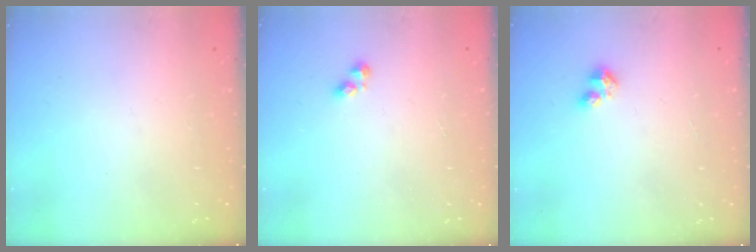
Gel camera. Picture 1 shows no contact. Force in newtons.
{"total": 2.4, "press": 2.4, "slide": 0.3}
{"total": 3.2, "press": 3.2, "slide": 0.3}